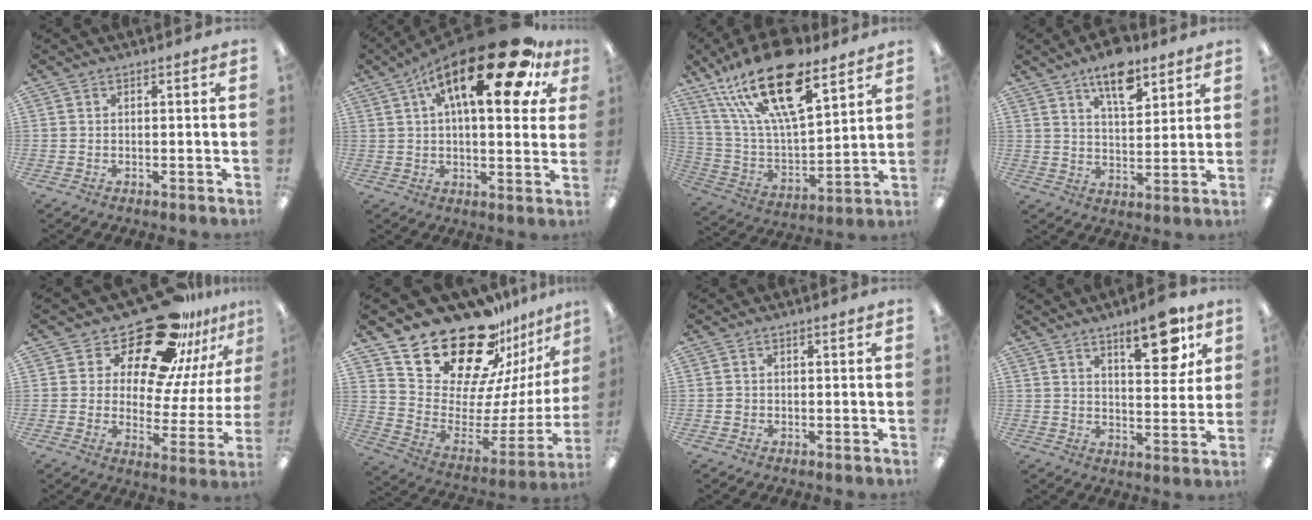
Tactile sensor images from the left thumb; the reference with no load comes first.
{"total": 23.1, "force": [11.4, 8.1, 18.5], "torque": [-0.280, -0.048, 0.176]}
{"total": 24.4, "force": [14.8, 9.4, 17.0], "torque": [-0.335, -0.080, 0.253]}
{"total": 10.9, "force": [7.4, 4.9, 6.3], "torque": [-0.093, -0.033, 0.128]}
{"total": 23.4, "force": [17.9, 9.1, 12.0], "torque": [-0.190, -0.122, 0.304]}
{"total": 25.8, "force": [20.7, 11.2, 10.7], "torque": [-0.168, -0.149, 0.376]}
{"total": 1.0, "force": [-0.2, 0.9, 0.2], "torque": [-0.003, 0.004, -0.005]}
{"total": 12.4, "force": [7.7, 4.6, 8.7], "torque": [-0.102, -0.041, 0.121]}